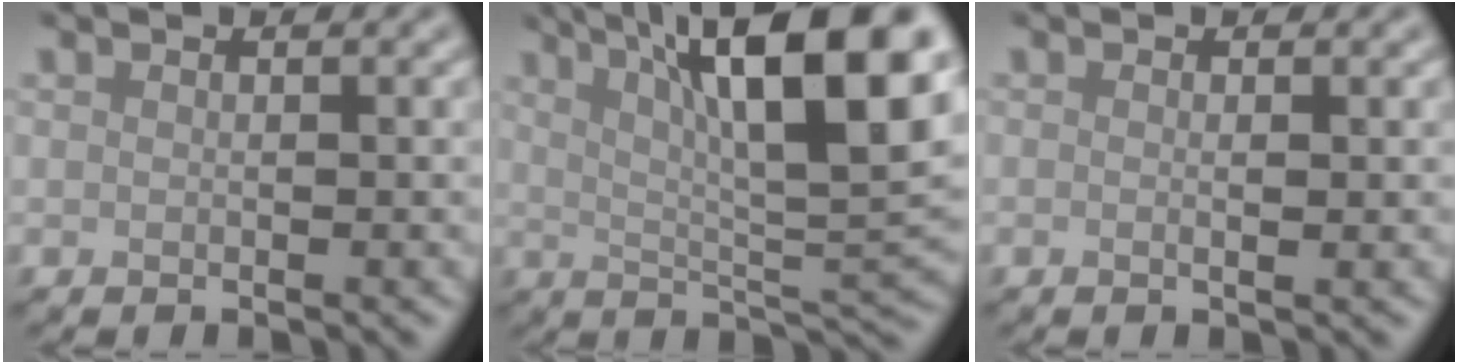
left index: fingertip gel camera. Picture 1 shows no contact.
{"total": 14.5, "force": [6.3, 3.6, 12.6], "torque": [-0.179, 0.010, 0.104]}
{"total": 0.9, "force": [0.0, 0.2, 0.8], "torque": [-0.012, -0.002, -0.001]}